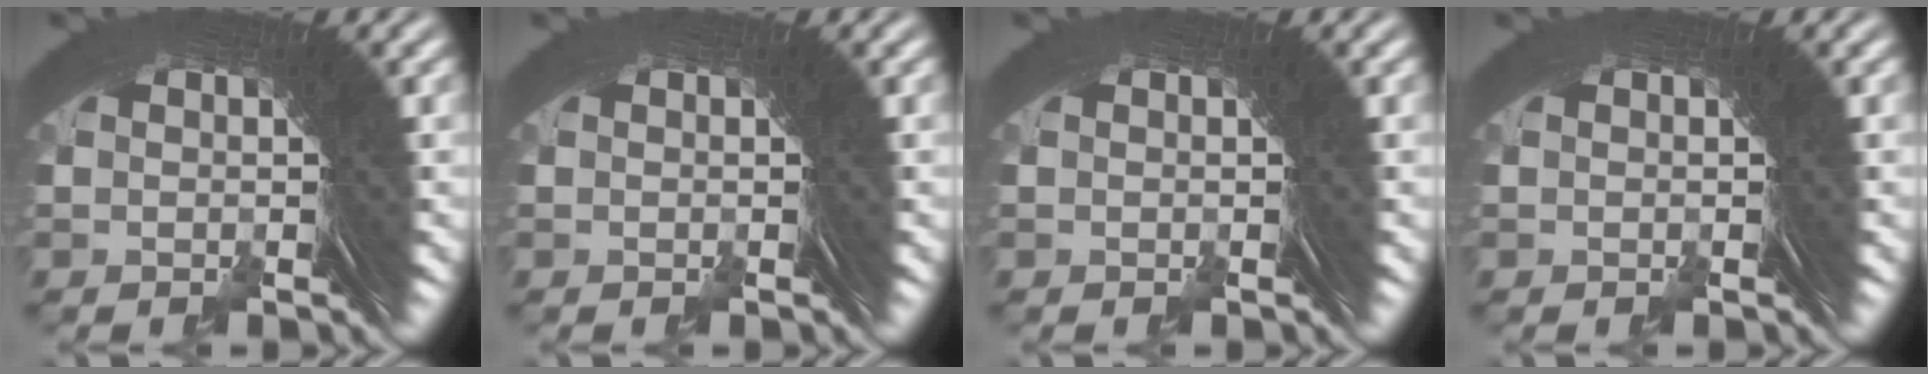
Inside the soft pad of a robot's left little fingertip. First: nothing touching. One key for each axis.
{"total": 0.0}
{"total": 0.0}
{"total": 0.0}